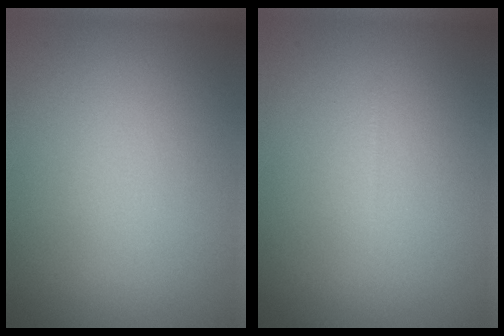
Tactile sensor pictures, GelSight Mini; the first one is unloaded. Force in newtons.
{"total": 0.7, "press": 0.7, "slide": 0.2}